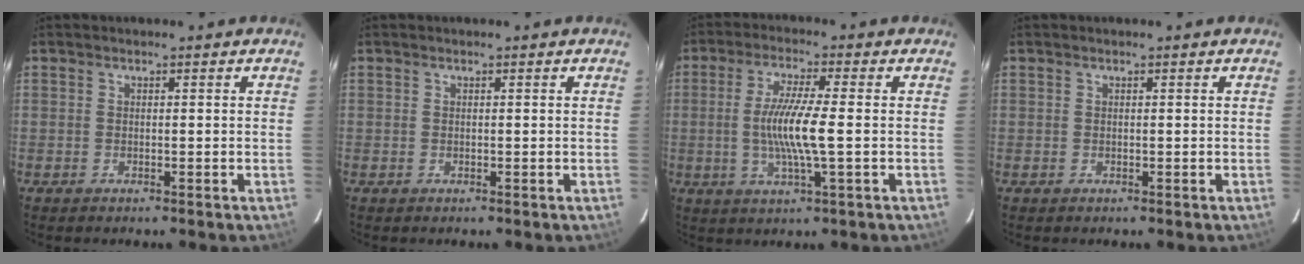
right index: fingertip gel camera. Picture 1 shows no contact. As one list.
[{"total": 0.0}, {"total": 9.0, "force": [-0.8, 0.3, 8.9], "torque": [-0.169, -0.007, -0.015]}, {"total": 0.0}]